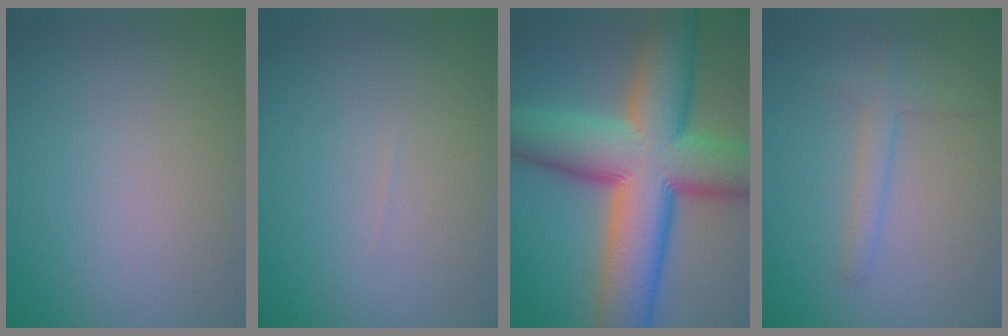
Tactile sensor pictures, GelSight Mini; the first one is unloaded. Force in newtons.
{"total": 0.0}
{"total": 15.9, "press": 15.8, "slide": 0.5}
{"total": 1.8, "press": 1.8, "slide": 0.1}